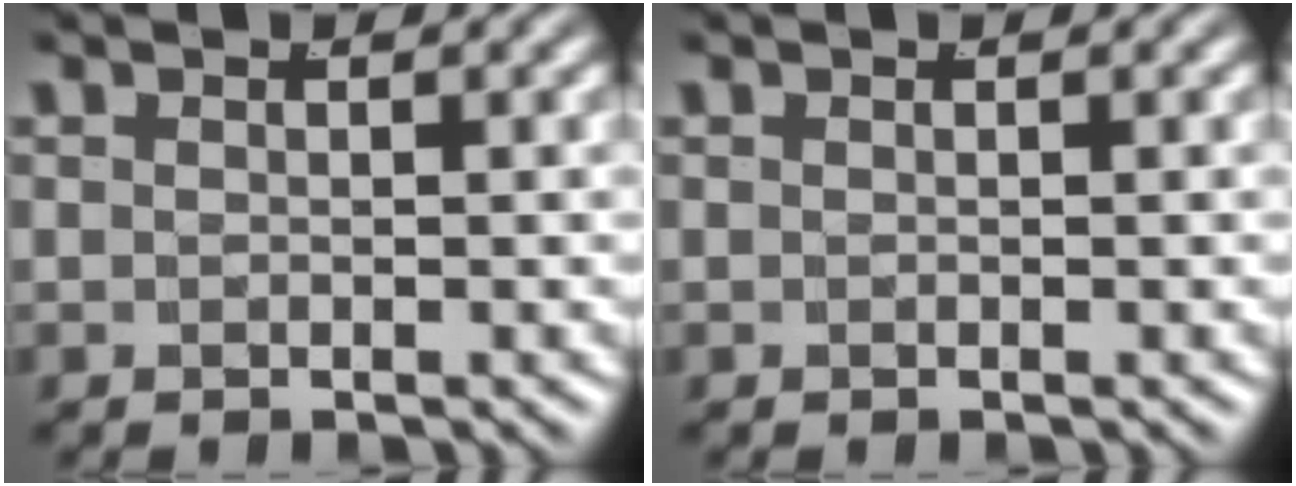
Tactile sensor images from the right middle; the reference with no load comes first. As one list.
[{"total": 0.0}]